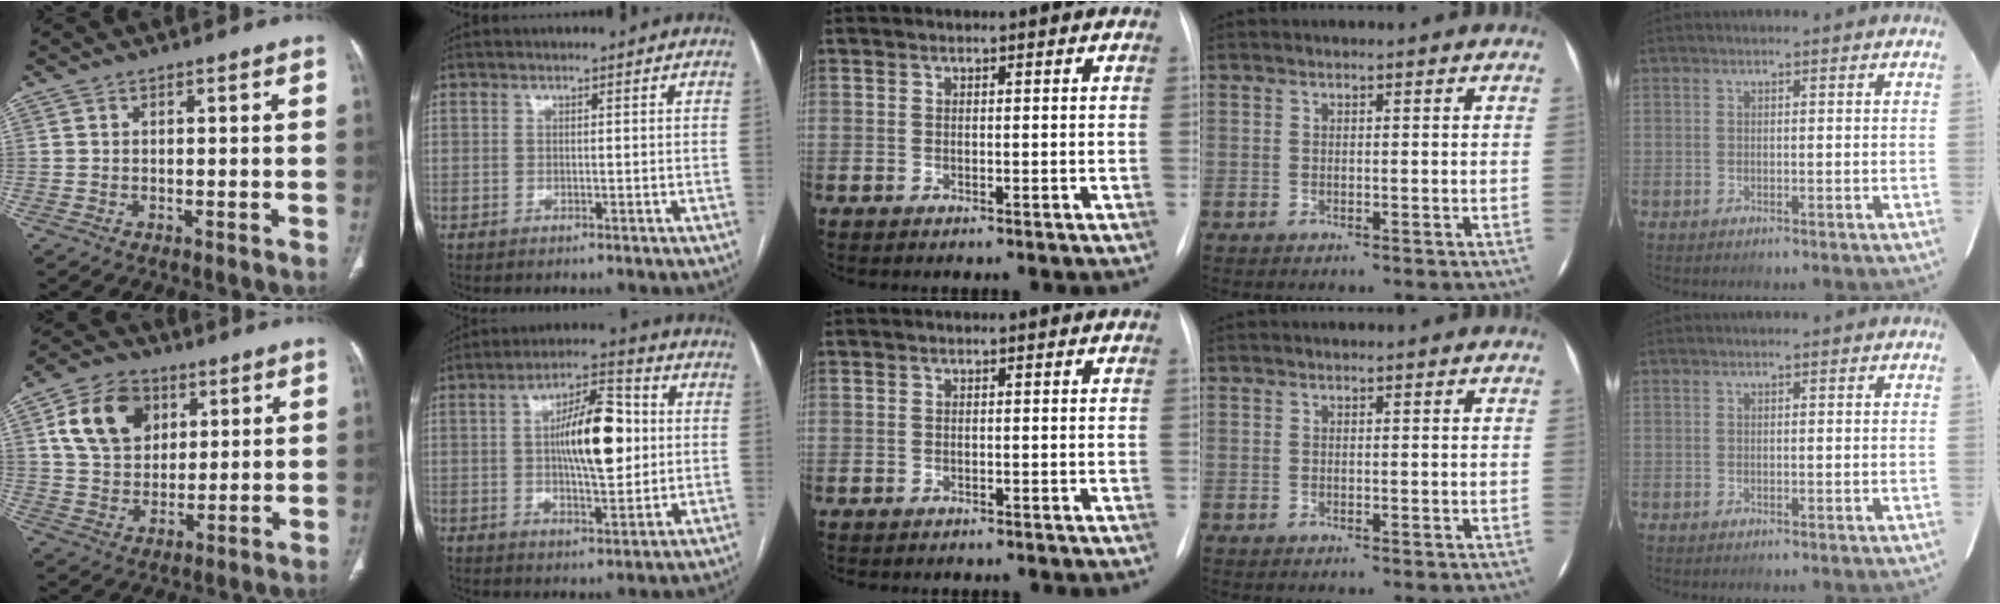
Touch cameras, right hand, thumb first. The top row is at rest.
{"thumb": {"total": 13.5, "force": [4.8, 10.0, 7.7], "torque": [-0.111, -0.005, 0.087]}, "index": {"total": 12.7, "force": [1.3, 3.8, 12.0], "torque": [-0.203, 0.020, 0.021]}, "middle": {"total": 1.3, "force": [-1.1, 0.4, 0.4], "torque": [-0.017, -0.004, -0.012]}}